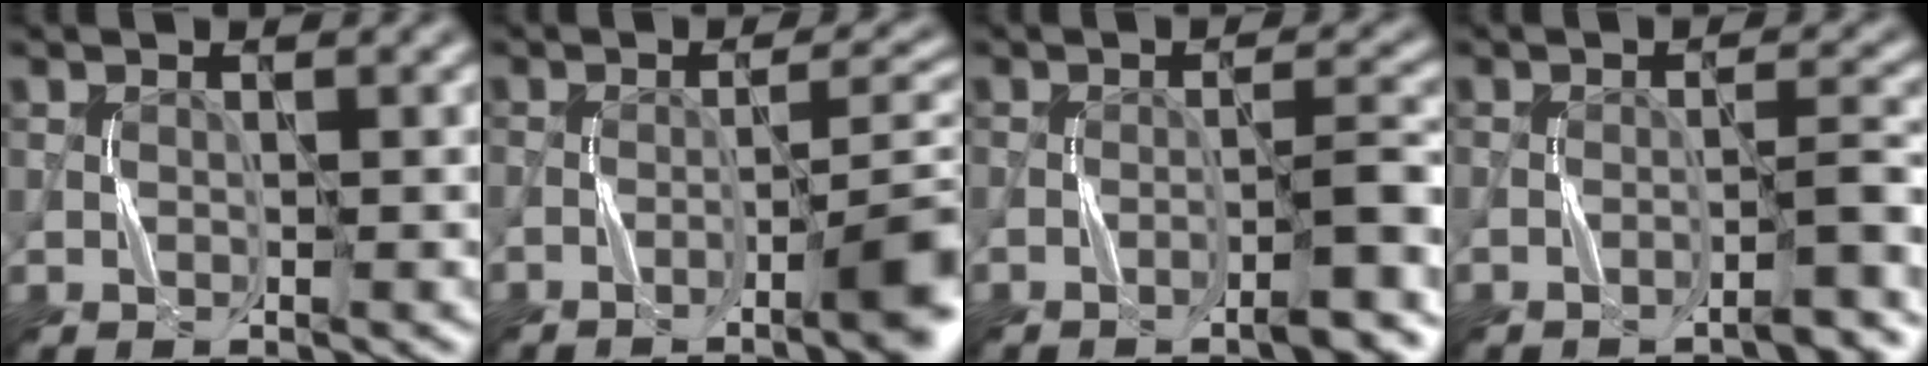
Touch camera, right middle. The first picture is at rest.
{"total": 6.8, "force": [-3.5, 1.3, 5.7], "torque": [-0.068, 0.011, -0.056]}
{"total": 4.0, "force": [-2.5, 0.6, 3.1], "torque": [-0.038, 0.014, -0.043]}
{"total": 3.2, "force": [-2.4, 0.4, 2.1], "torque": [-0.022, 0.015, -0.043]}